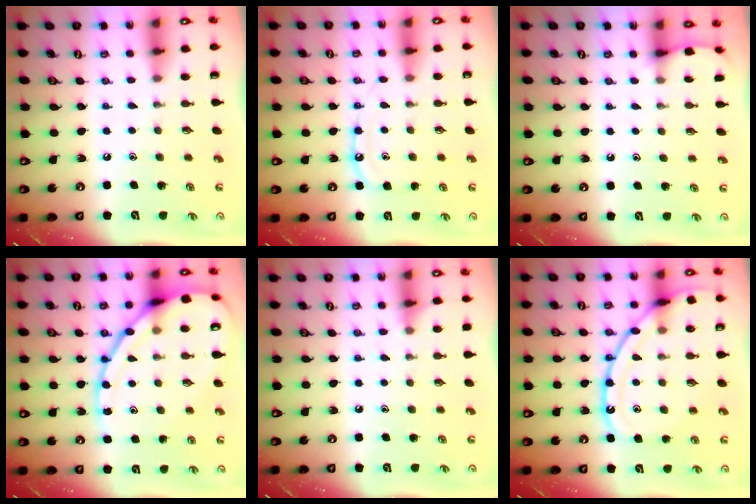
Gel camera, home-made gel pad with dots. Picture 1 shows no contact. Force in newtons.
{"total": 9.0, "press": 8.9, "slide": 0.7}
{"total": 3.0, "press": 3.0, "slide": 0.5}
{"total": 16.4, "press": 16.3, "slide": 1.5}
{"total": 4.2, "press": 4.1, "slide": 0.6}
{"total": 16.2, "press": 16.1, "slide": 1.6}